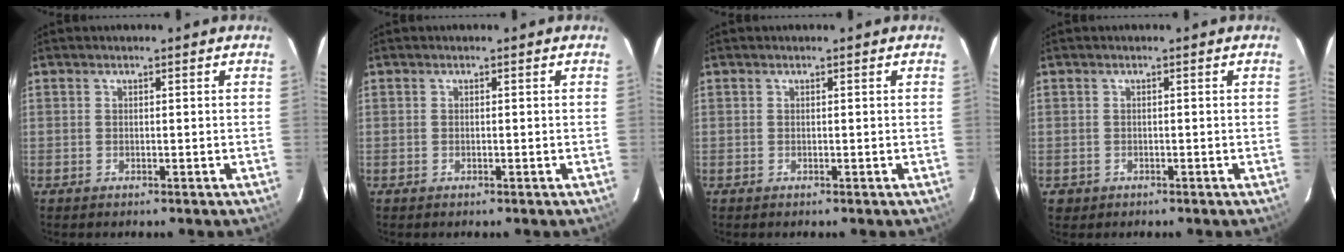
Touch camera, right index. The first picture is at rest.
{"total": 0.0}
{"total": 0.0}
{"total": 1.8, "force": [-0.5, 1.7, 0.3], "torque": [-0.007, 0.002, -0.004]}